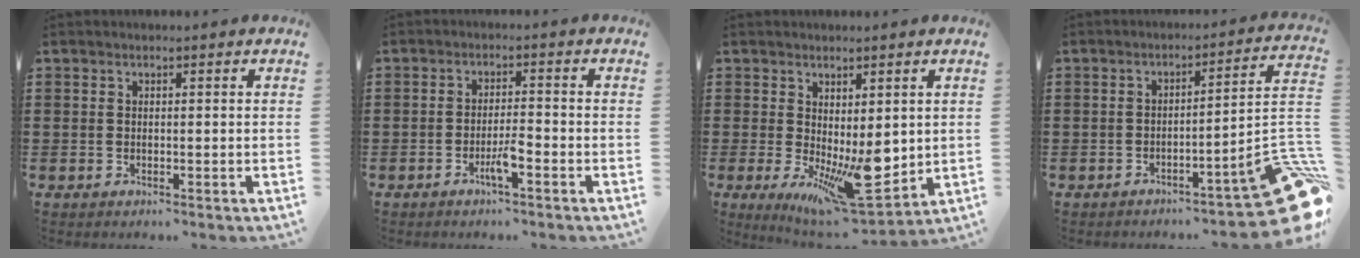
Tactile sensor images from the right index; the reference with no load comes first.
{"total": 3.2, "force": [-1.8, 0.2, 2.7], "torque": [-0.053, -0.001, -0.034]}
{"total": 10.0, "force": [-0.6, 4.1, 9.0], "torque": [-0.136, -0.020, 0.005]}
{"total": 10.3, "force": [-6.4, 2.2, 7.8], "torque": [-0.080, 0.002, -0.119]}